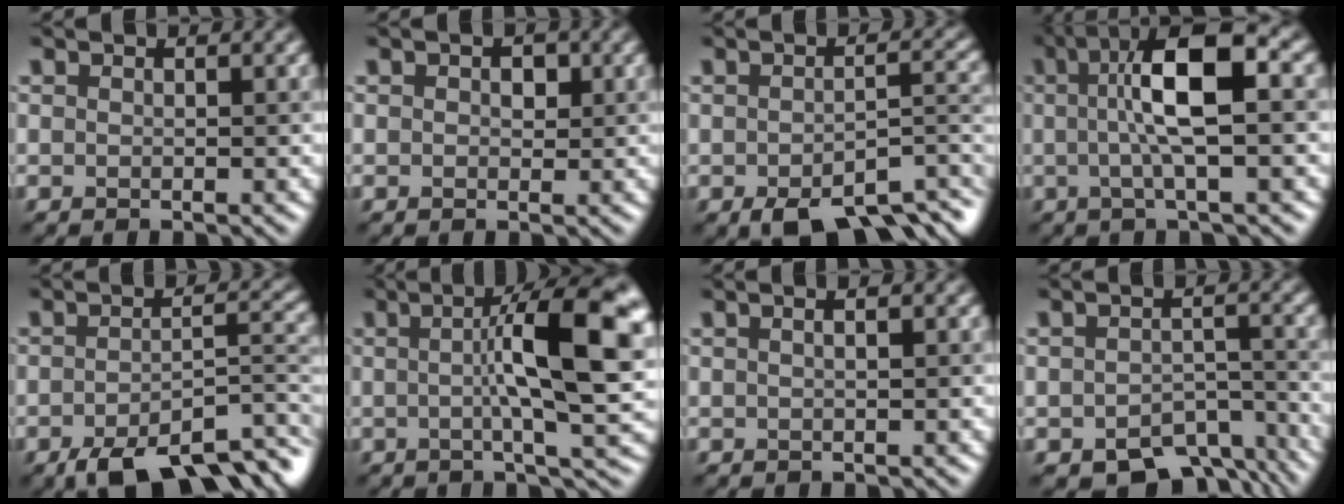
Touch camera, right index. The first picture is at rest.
{"total": 1.4, "force": [0.4, 1.0, 0.8], "torque": [-0.008, 0.003, 0.003]}
{"total": 7.6, "force": [-4.6, 3.2, 5.1], "torque": [-0.073, -0.010, -0.066]}
{"total": 7.6, "force": [1.0, 1.7, 7.3], "torque": [-0.116, 0.022, 0.008]}
{"total": 9.7, "force": [-5.6, 3.8, 6.9], "torque": [-0.102, -0.011, -0.086]}
{"total": 11.1, "force": [1.3, 2.2, 10.8], "torque": [-0.137, 0.015, 0.015]}
{"total": 1.3, "force": [0.4, 0.4, 1.2], "torque": [-0.011, -0.004, -0.001]}
{"total": 6.6, "force": [-4.7, 3.3, 3.1], "torque": [-0.036, -0.018, -0.064]}